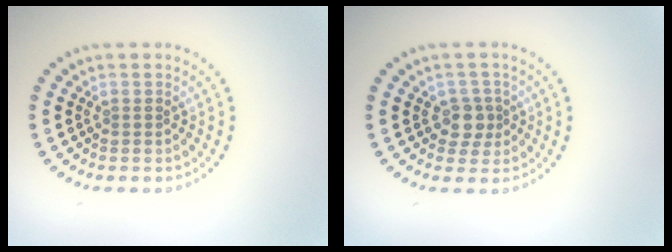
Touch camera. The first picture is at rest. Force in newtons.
{"total": 2.0, "press": 1.7, "slide": 1.0}